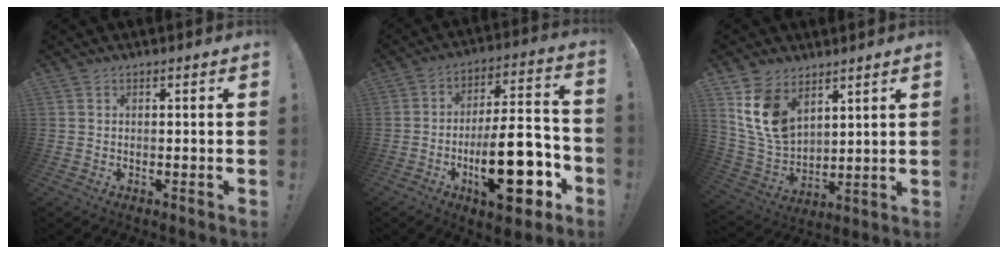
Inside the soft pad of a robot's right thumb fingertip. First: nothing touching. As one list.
[{"total": 23.2, "force": [-8.1, 8.5, 20.0], "torque": [-0.322, 0.048, -0.122]}, {"total": 12.9, "force": [7.1, 8.3, 6.9], "torque": [-0.135, -0.043, 0.143]}]